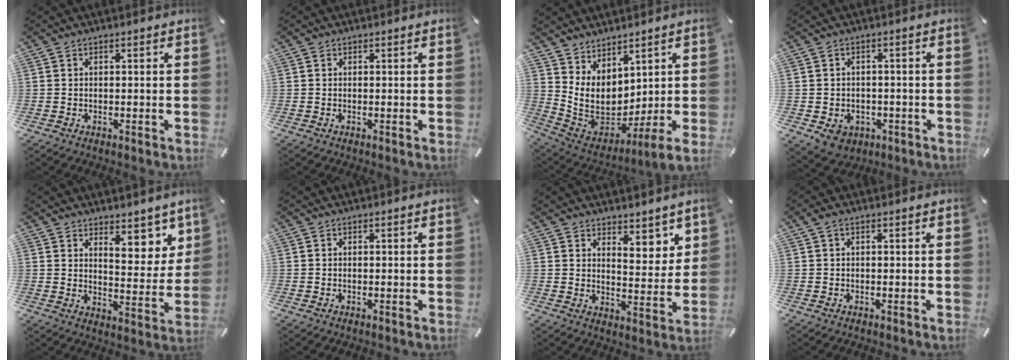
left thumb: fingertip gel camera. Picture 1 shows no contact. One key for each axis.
{"total": 0.0}
{"total": 7.7, "fx": 3.4, "fy": 4.7, "fz": 5.1, "tx": -0.130, "ty": -0.048, "tz": 0.069}
{"total": 5.3, "fx": -1.6, "fy": 4.6, "fz": 2.1, "tx": -0.026, "ty": 0.008, "tz": -0.028}
{"total": 8.8, "fx": 6.7, "fy": 4.6, "fz": 3.3, "tx": -0.012, "ty": -0.063, "tz": 0.114}
{"total": 0.0}
{"total": 6.9, "fx": 5.4, "fy": 3.8, "fz": 2.1, "tx": 0.000, "ty": -0.054, "tz": 0.091}
{"total": 0.9, "fx": 0.2, "fy": 0.4, "fz": 0.8, "tx": -0.017, "ty": 0.002, "tz": 0.004}